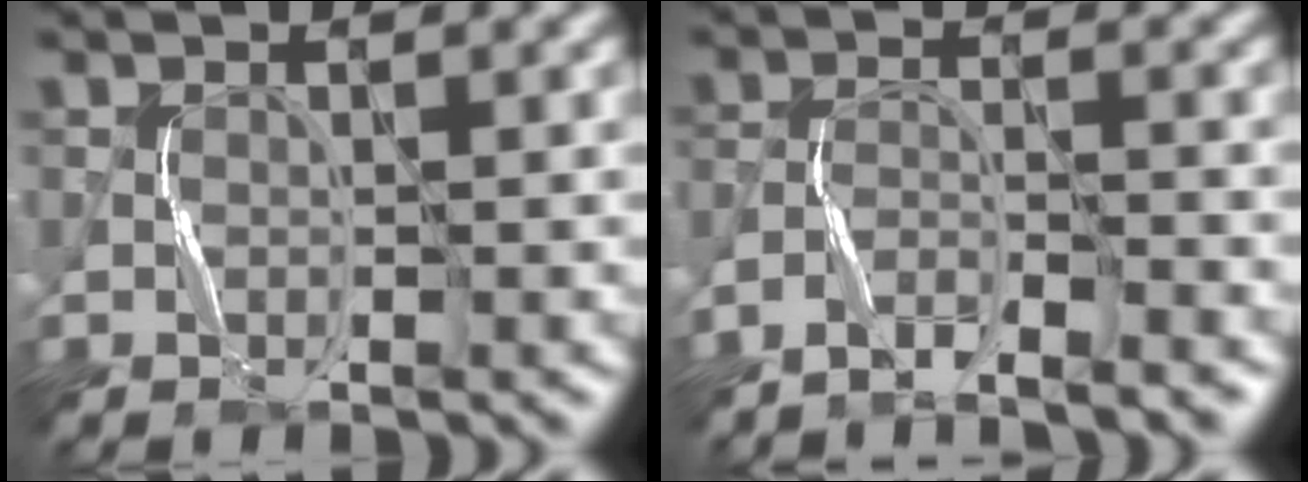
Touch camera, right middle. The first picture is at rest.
{"total": 3.1, "force": [-2.9, -0.1, 0.9], "torque": [-0.023, 0.003, -0.059]}